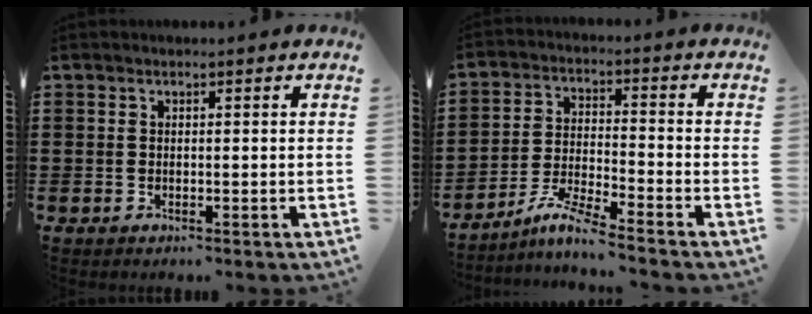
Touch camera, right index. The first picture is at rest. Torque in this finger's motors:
{"motor_torque": [-1.04, 1.09, 0.02, 0.00]}